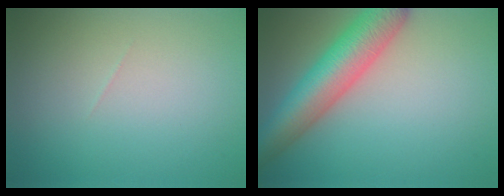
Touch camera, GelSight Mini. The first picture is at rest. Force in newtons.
{"total": 7.5, "press": 7.5, "slide": 0.3}